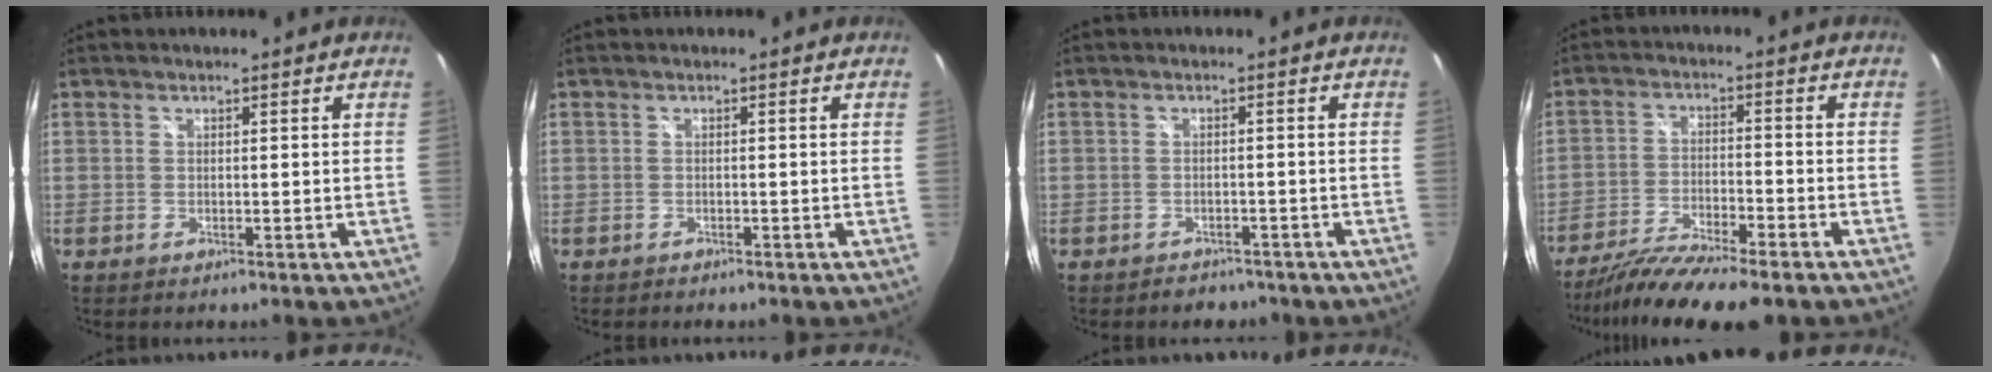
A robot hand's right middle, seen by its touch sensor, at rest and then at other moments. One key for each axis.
{"total": 0.7, "fx": -0.7, "fy": 0.3, "fz": 0.0, "tx": -0.004, "ty": -0.001, "tz": -0.013}
{"total": 3.6, "fx": -3.0, "fy": 2.1, "fz": 0.4, "tx": -0.010, "ty": 0.003, "tz": -0.040}
{"total": 11.8, "fx": -10.1, "fy": 0.9, "fz": 6.2, "tx": -0.136, "ty": -0.031, "tz": -0.180}